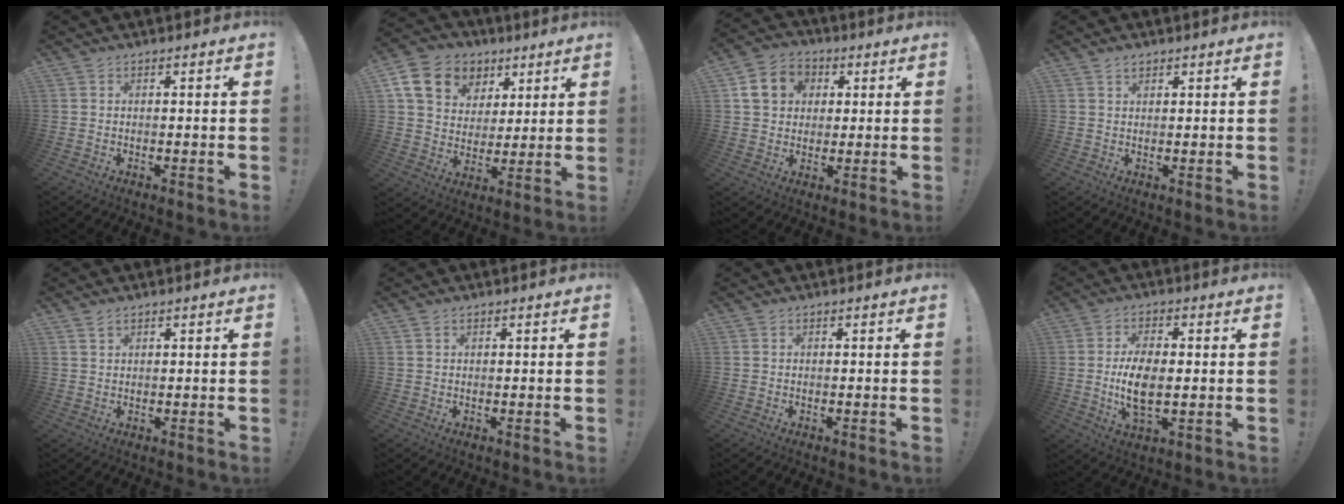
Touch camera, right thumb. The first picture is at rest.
{"total": 15.2, "force": [7.3, 11.6, 6.5], "torque": [-0.097, -0.032, 0.150]}
{"total": 10.7, "force": [2.8, 9.2, 4.6], "torque": [-0.070, 0.005, 0.062]}
{"total": 1.8, "force": [1.2, 1.0, 0.8], "torque": [-0.015, -0.002, 0.023]}
{"total": 1.9, "force": [1.4, 1.0, 0.8], "torque": [-0.009, -0.006, 0.025]}
{"total": 0.8, "force": [0.6, 0.5, 0.2], "torque": [0.003, -0.003, 0.010]}
{"total": 0.0}
{"total": 10.1, "force": [-0.3, 5.2, 8.7], "torque": [-0.165, -0.008, -0.007]}